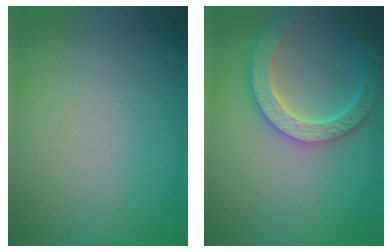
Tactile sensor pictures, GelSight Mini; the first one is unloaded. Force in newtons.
{"total": 5.9, "press": 4.7, "slide": 3.6}